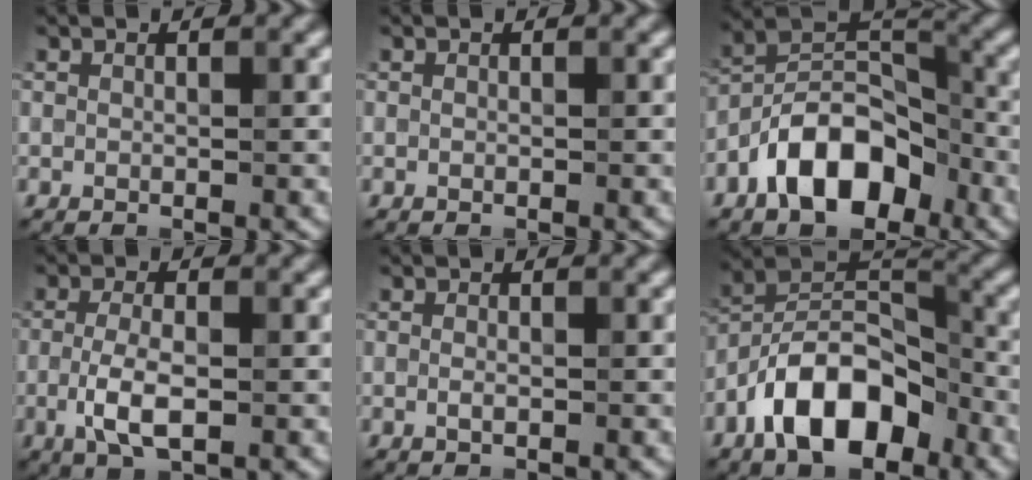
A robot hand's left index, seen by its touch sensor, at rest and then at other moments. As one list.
[{"total": 0.0}, {"total": 8.8, "force": [-4.5, 4.8, 5.8], "torque": [-0.087, 0.015, -0.092]}, {"total": 3.9, "force": [-0.9, 1.5, 3.5], "torque": [-0.079, -0.005, -0.022]}, {"total": 0.7, "force": [-0.1, 0.2, 0.7], "torque": [-0.015, -0.003, -0.003]}, {"total": 9.8, "force": [-5.1, 4.9, 6.8], "torque": [-0.106, 0.020, -0.102]}]